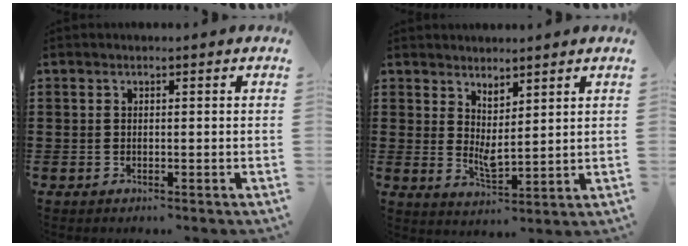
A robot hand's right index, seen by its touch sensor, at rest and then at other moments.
{"total": 2.7, "force": [2.1, 0.8, 1.6], "torque": [-0.038, -0.012, 0.039]}